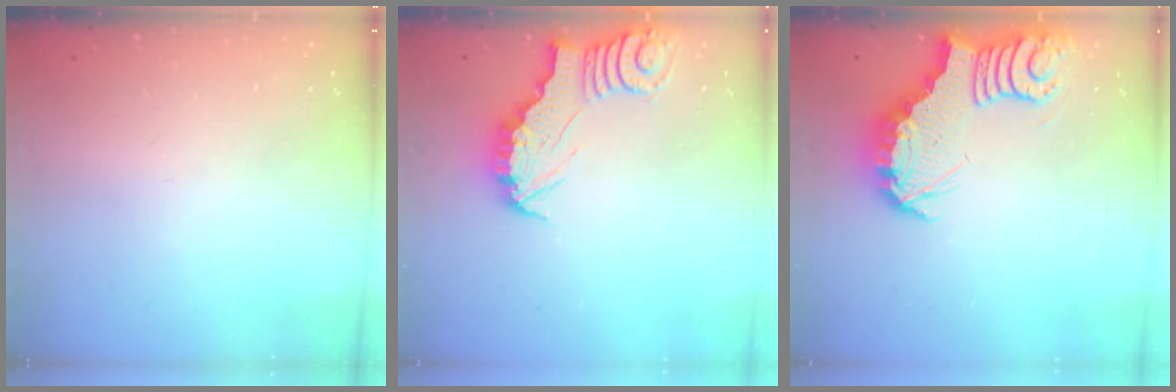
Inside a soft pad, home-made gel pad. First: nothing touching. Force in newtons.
{"total": 3.1, "press": 3.1, "slide": 0.3}
{"total": 6.0, "press": 5.9, "slide": 0.7}